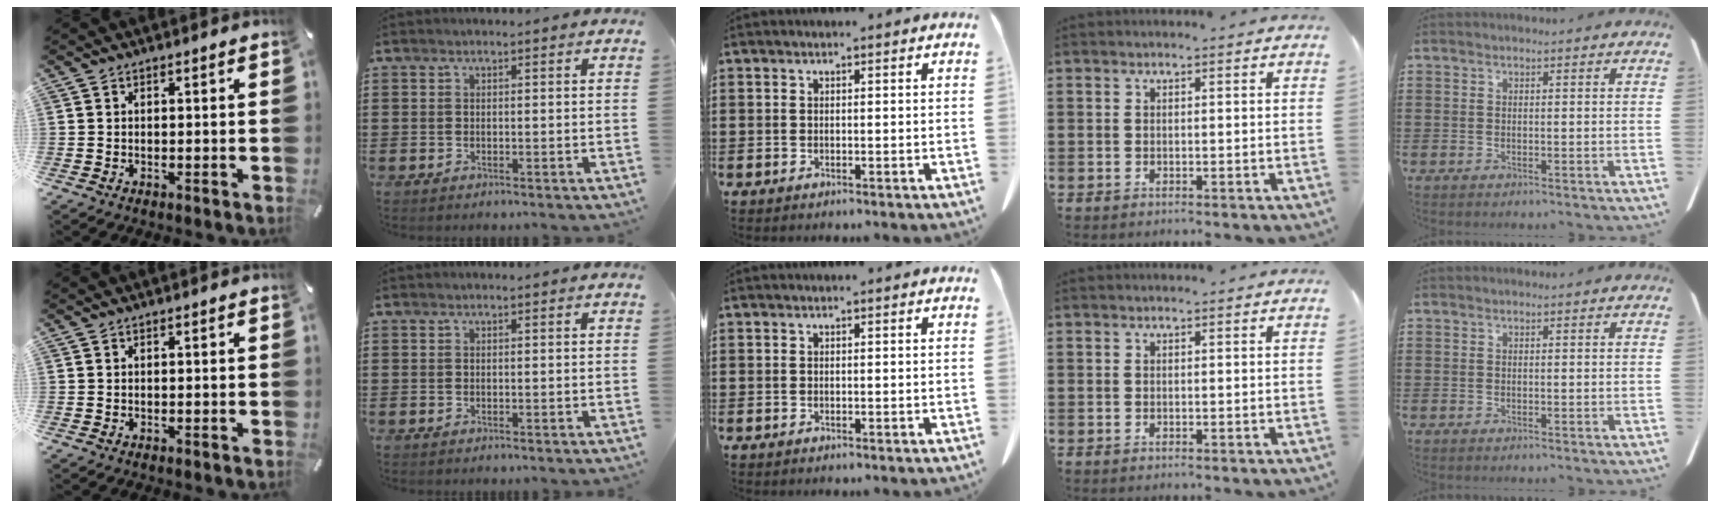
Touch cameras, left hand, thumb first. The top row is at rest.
{}